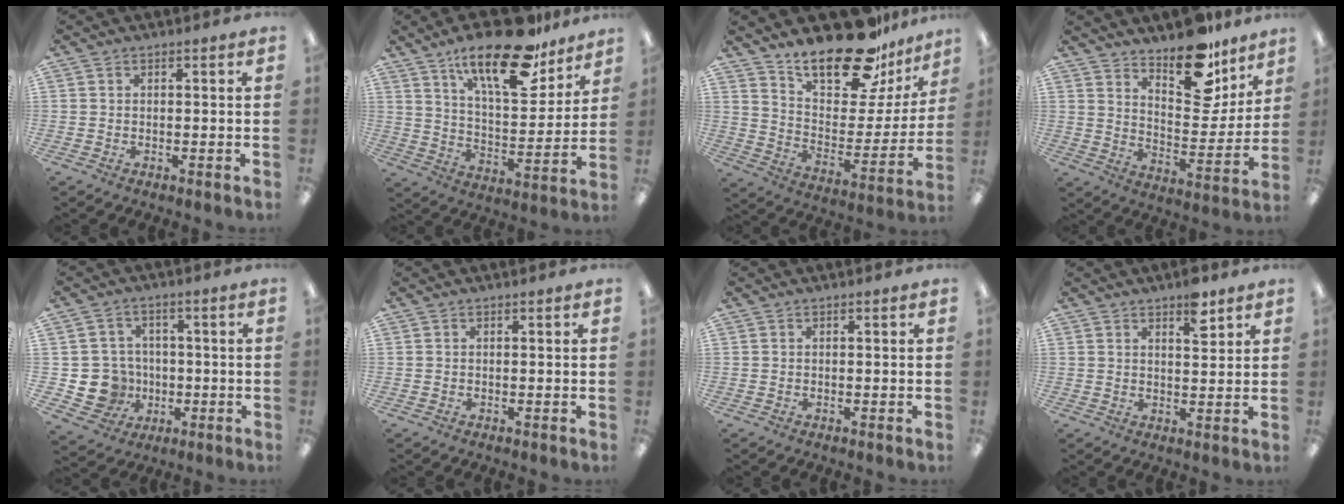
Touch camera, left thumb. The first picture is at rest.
{"total": 21.4, "force": [15.0, 7.7, 13.2], "torque": [-0.207, -0.087, 0.251]}
{"total": 22.0, "force": [17.9, 7.9, 10.2], "torque": [-0.165, -0.123, 0.307]}
{"total": 17.6, "force": [13.4, 7.6, 8.5], "torque": [-0.107, -0.097, 0.230]}
{"total": 8.7, "force": [-1.6, 8.2, 2.1], "torque": [-0.072, 0.014, -0.020]}
{"total": 0.0}
{"total": 0.0}
{"total": 6.1, "force": [4.1, 2.3, 3.8], "torque": [-0.044, -0.022, 0.066]}